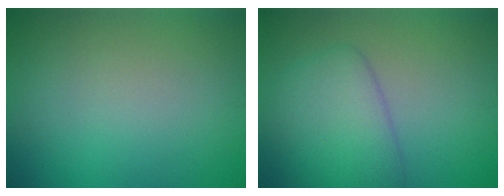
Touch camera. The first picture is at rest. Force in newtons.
{"total": 4.9, "press": 4.9, "slide": 0.1}